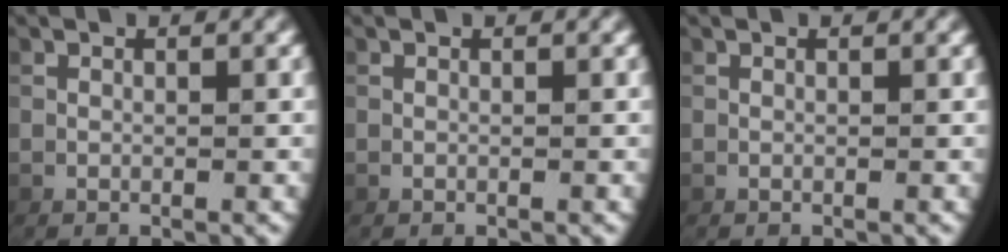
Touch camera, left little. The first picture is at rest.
{"total": 0.0}
{"total": 0.0}